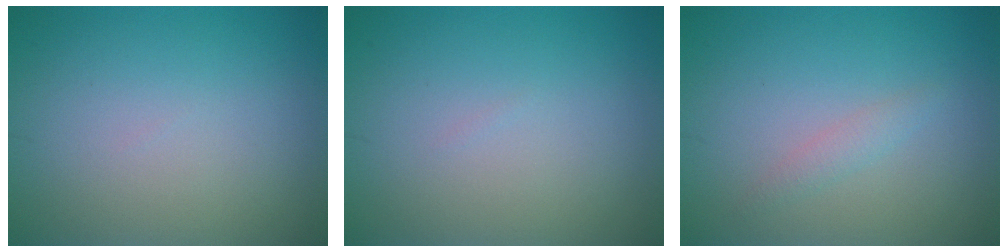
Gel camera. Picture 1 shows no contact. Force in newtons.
{"total": 0.0}
{"total": 1.1, "press": 1.1, "slide": 0.0}